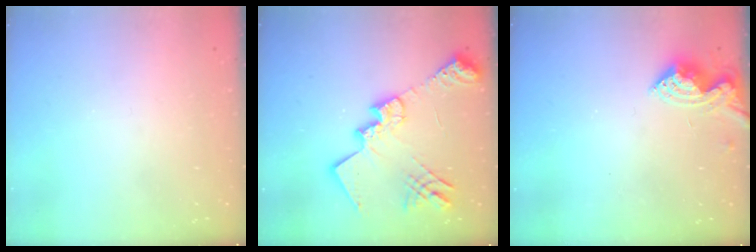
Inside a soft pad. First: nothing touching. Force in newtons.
{"total": 20.8, "press": 20.7, "slide": 1.9}
{"total": 7.6, "press": 7.6, "slide": 0.3}